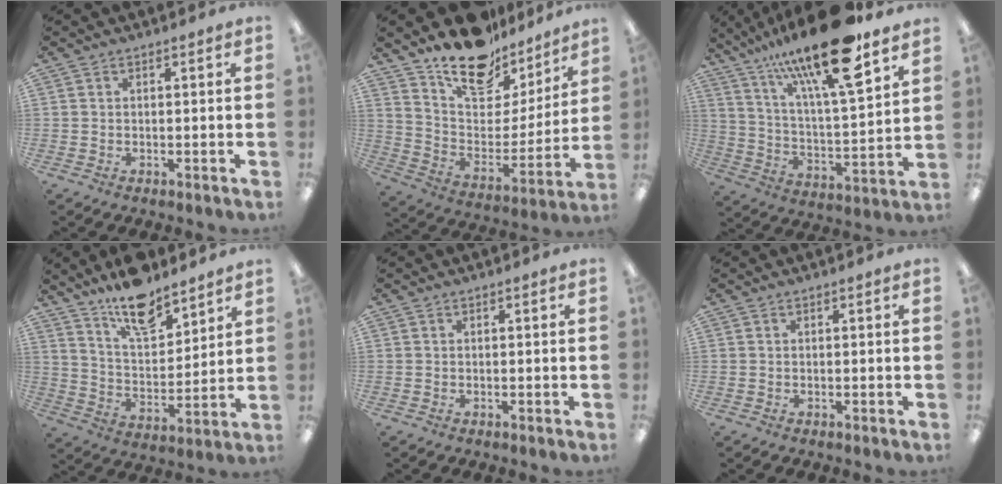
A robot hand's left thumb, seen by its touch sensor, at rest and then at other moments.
{"total": 18.5, "force": [14.6, 8.8, 7.1], "torque": [-0.127, -0.103, 0.263]}
{"total": 22.1, "force": [15.7, 5.1, 14.6], "torque": [-0.255, -0.093, 0.257]}
{"total": 13.5, "force": [11.4, 4.6, 5.7], "torque": [-0.098, -0.072, 0.205]}
{"total": 0.0}
{"total": 0.0}